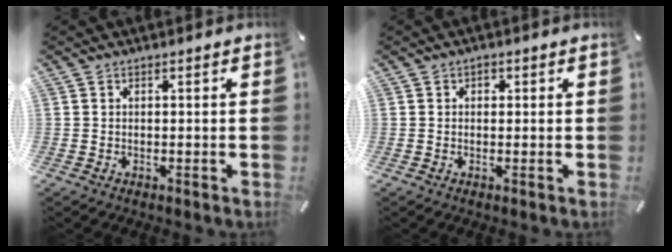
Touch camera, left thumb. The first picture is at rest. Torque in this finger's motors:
{"motor_torque": [0.14, 0.17, 0.06, -0.38, 0.10]}